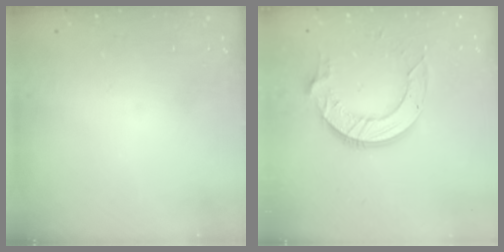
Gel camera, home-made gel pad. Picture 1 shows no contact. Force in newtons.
{"total": 11.3, "press": 11.2, "slide": 1.1}